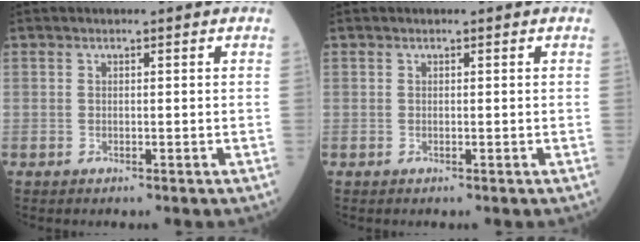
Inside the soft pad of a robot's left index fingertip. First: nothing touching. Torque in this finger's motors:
{"motor_torque": [0.01, 0.00, 0.00, 0.00]}